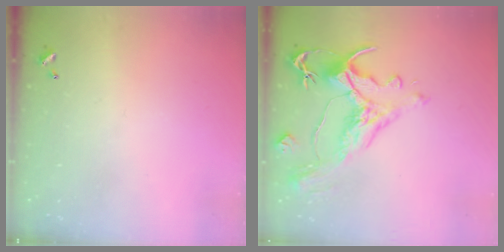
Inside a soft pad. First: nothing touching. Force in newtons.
{"total": 1.7, "press": 0.9, "slide": 1.5}